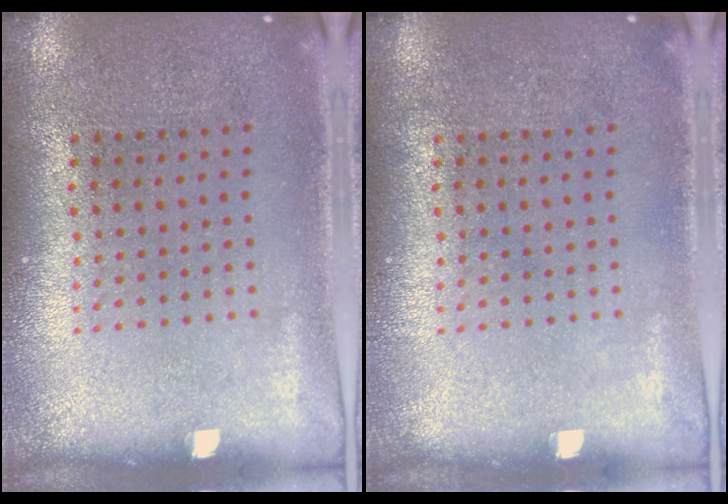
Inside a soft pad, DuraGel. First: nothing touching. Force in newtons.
{"total": 0.0}